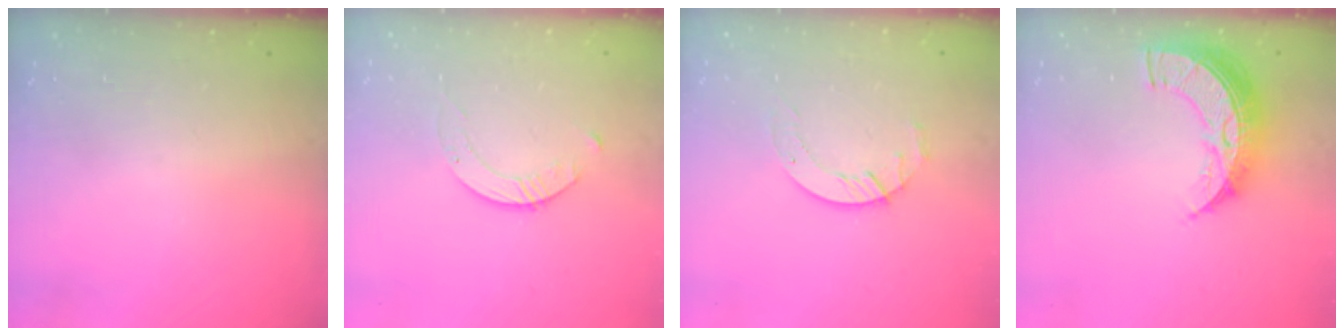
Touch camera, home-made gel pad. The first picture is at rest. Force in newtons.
{"total": 2.8, "press": 2.8, "slide": 0.3}
{"total": 5.7, "press": 5.7, "slide": 0.4}
{"total": 11.9, "press": 11.8, "slide": 1.0}